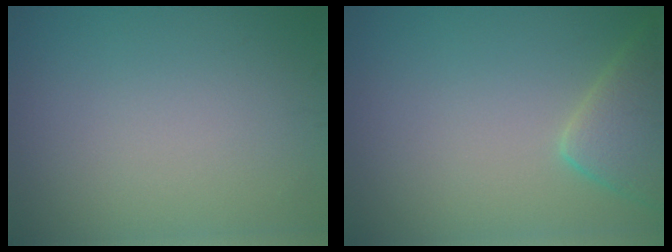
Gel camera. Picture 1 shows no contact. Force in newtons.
{"total": 4.2, "press": 4.1, "slide": 0.3}